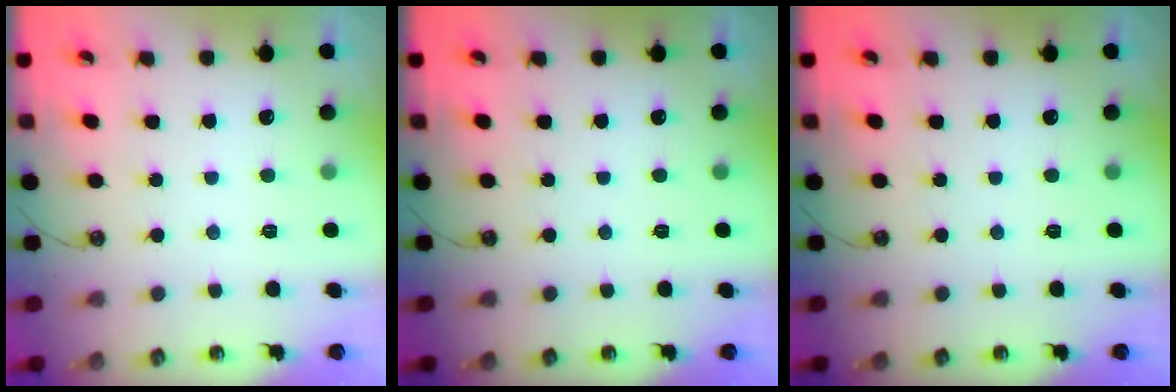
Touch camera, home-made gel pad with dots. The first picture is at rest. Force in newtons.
{"total": 0.0}
{"total": 0.0}